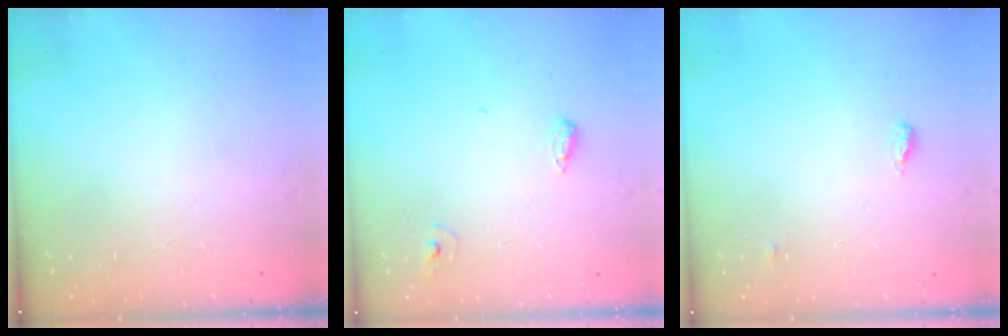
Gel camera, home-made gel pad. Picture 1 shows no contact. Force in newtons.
{"total": 6.0, "press": 5.8, "slide": 1.5}
{"total": 4.6, "press": 4.5, "slide": 0.7}